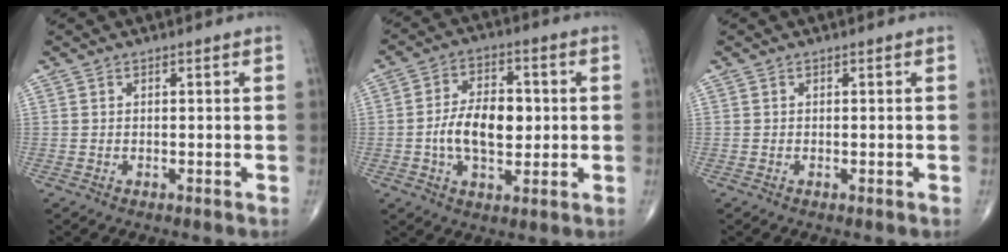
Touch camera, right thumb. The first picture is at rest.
{"total": 11.1, "force": [-0.5, 6.3, 9.1], "torque": [-0.142, 0.011, -0.012]}
{"total": 0.0}